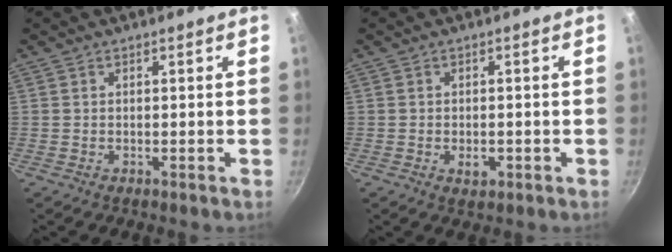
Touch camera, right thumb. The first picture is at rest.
{"total": 2.5, "force": [-0.8, 1.6, 1.7], "torque": [-0.021, 0.004, -0.009]}